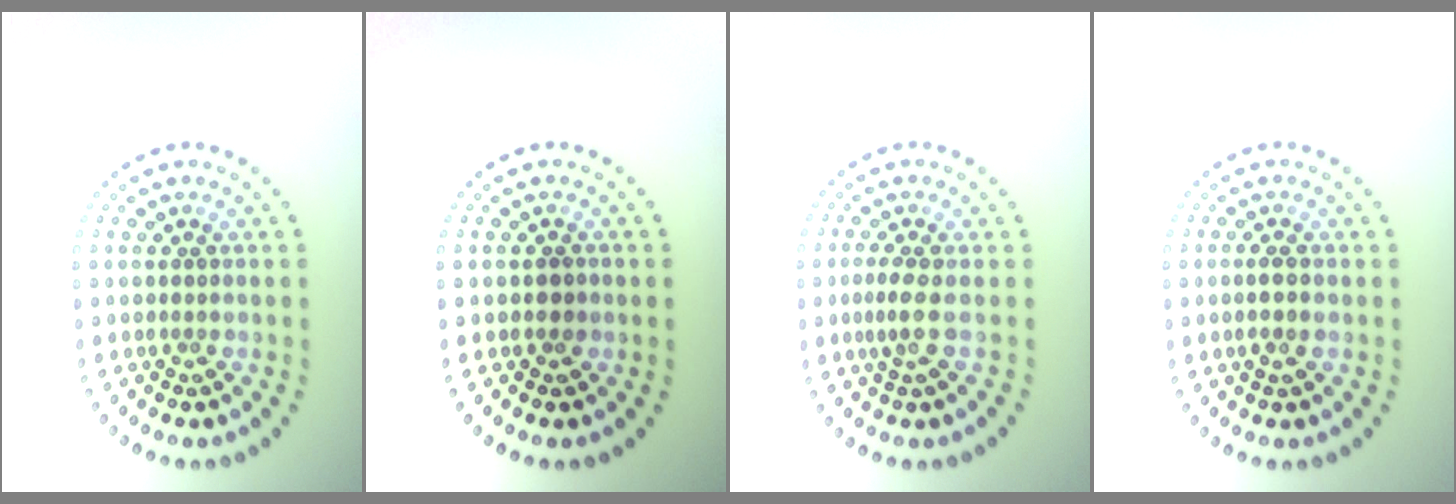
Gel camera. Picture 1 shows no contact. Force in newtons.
{"total": 0.8, "press": 0.7, "slide": 0.1}
{"total": 1.8, "press": 1.3, "slide": 1.1}
{"total": 1.5, "press": 1.2, "slide": 0.9}